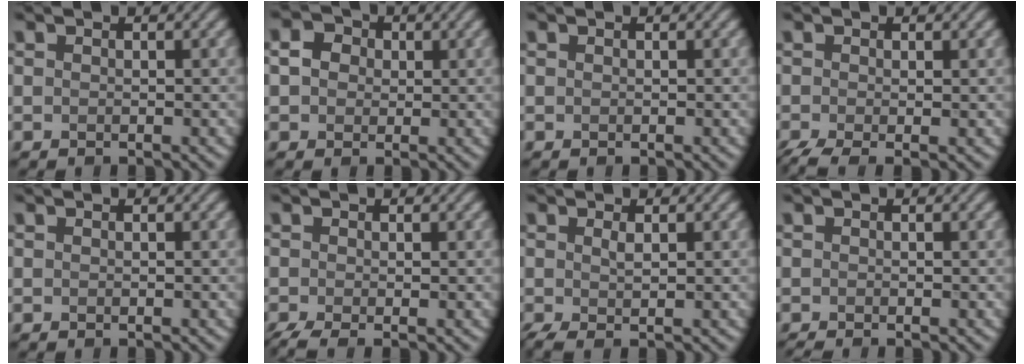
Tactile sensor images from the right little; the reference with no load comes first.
{"total": 2.9, "force": [0.6, 2.4, 1.5], "torque": [-0.024, 0.008, 0.000]}
{"total": 0.0}
{"total": 2.9, "force": [-1.2, 0.9, 2.5], "torque": [-0.053, -0.014, -0.026]}
{"total": 0.0}
{"total": 2.2, "force": [-1.1, 0.7, 1.8], "torque": [-0.039, -0.012, -0.025]}
{"total": 1.7, "force": [0.2, 0.3, 1.6], "torque": [-0.035, 0.001, 0.002]}
{"total": 0.6, "force": [-0.6, 0.0, 0.2], "torque": [-0.004, -0.006, -0.013]}